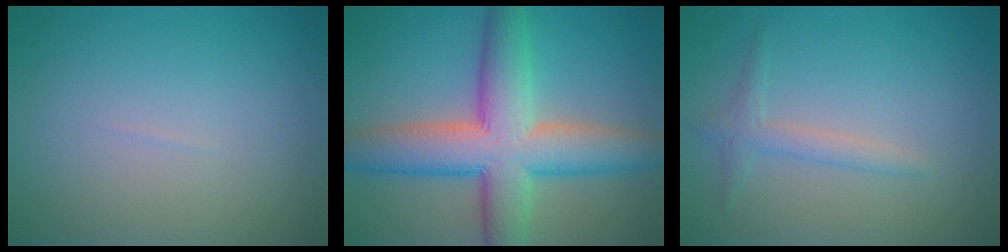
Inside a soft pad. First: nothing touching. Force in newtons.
{"total": 9.5, "press": 9.5, "slide": 0.6}
{"total": 1.7, "press": 1.7, "slide": 0.1}